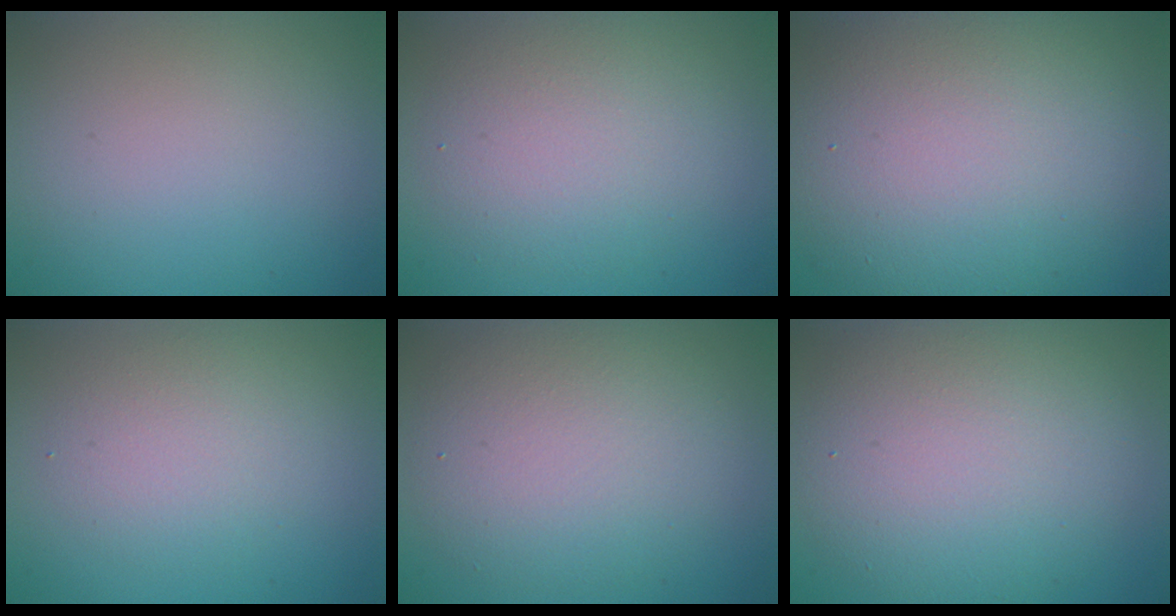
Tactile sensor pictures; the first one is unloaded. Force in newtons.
{"total": 4.3, "press": 4.3, "slide": 0.2}
{"total": 11.3, "press": 11.3, "slide": 0.5}
{"total": 2.9, "press": 2.9, "slide": 0.3}
{"total": 5.7, "press": 5.7, "slide": 0.6}
{"total": 7.8, "press": 7.8, "slide": 0.1}